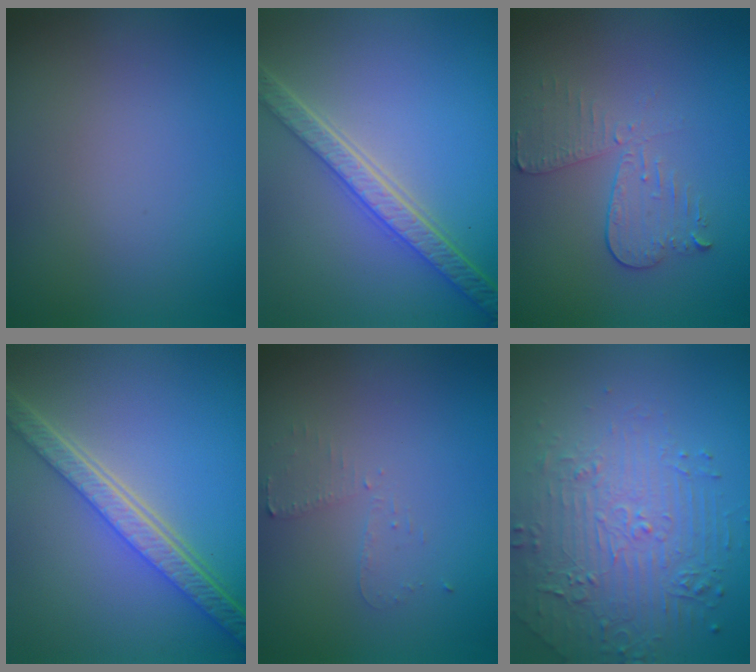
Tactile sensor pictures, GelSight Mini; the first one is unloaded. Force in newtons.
{"total": 5.2, "press": 4.0, "slide": 3.3}
{"total": 3.1, "press": 2.7, "slide": 1.6}
{"total": 5.7, "press": 4.4, "slide": 3.7}
{"total": 1.6, "press": 1.5, "slide": 0.2}
{"total": 4.8, "press": 3.7, "slide": 3.1}